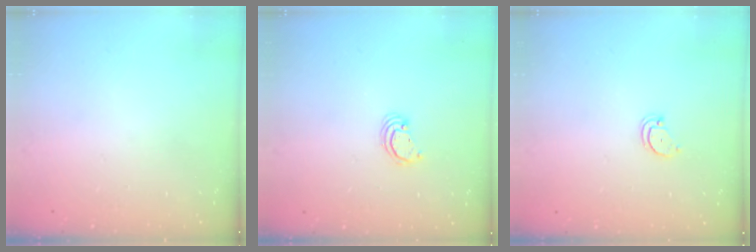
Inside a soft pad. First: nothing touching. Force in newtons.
{"total": 2.3, "press": 2.3, "slide": 0.3}
{"total": 2.4, "press": 2.4, "slide": 0.2}